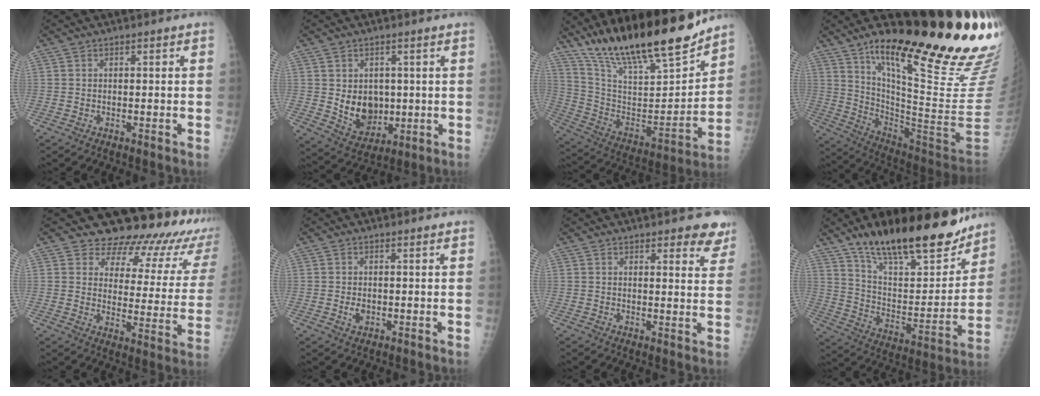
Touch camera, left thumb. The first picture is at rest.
{"total": 8.5, "force": [0.6, 6.7, 5.2], "torque": [-0.048, -0.016, 0.032]}
{"total": 25.9, "force": [20.5, 6.2, 14.6], "torque": [-0.218, -0.087, 0.352]}
{"total": 30.9, "force": [17.6, 4.5, 24.9], "torque": [-0.281, -0.062, 0.290]}
{"total": 20.4, "force": [17.7, 7.6, 6.6], "torque": [-0.037, -0.123, 0.206]}
{"total": 1.8, "force": [0.1, 1.3, 1.3], "torque": [-0.021, -0.002, 0.005]}
{"total": 6.6, "force": [5.5, 2.3, 2.9], "torque": [0.005, -0.028, 0.052]}
{"total": 26.5, "force": [19.4, 8.9, 15.7], "torque": [-0.213, -0.079, 0.314]}